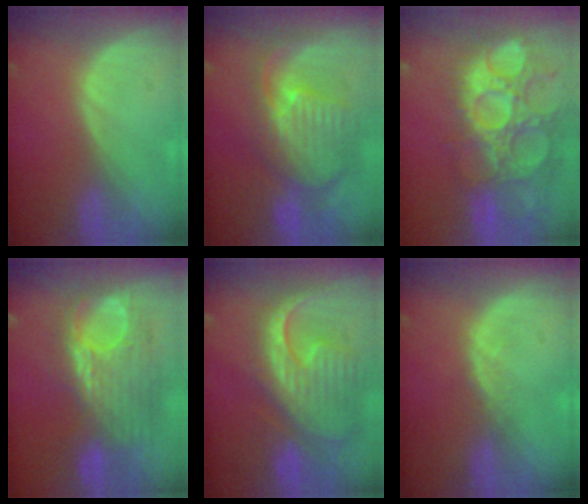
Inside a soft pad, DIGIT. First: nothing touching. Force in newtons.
{"total": 11.0, "press": 9.6, "slide": 5.4}
{"total": 15.0, "press": 12.5, "slide": 8.2}
{"total": 10.2, "press": 9.8, "slide": 2.7}
{"total": 12.8, "press": 11.0, "slide": 6.6}
{"total": 1.1, "press": 1.1, "slide": 0.2}